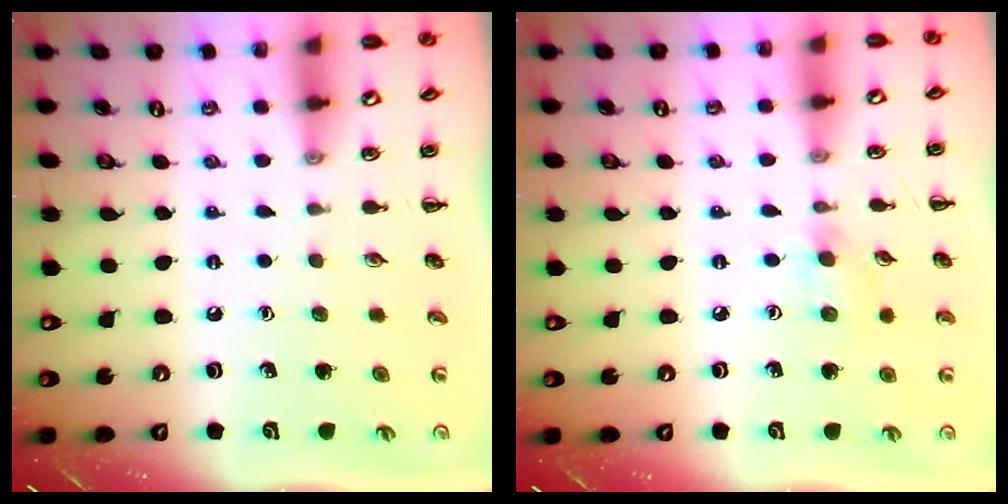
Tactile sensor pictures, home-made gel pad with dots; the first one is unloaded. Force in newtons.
{"total": 5.7, "press": 5.3, "slide": 2.0}